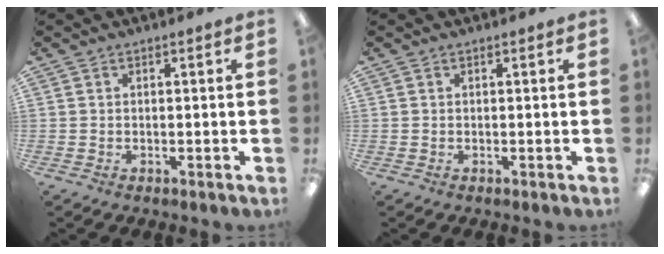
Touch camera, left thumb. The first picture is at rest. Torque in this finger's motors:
{"motor_torque": [0.00, 0.00, 0.03, -0.07, 0.00]}